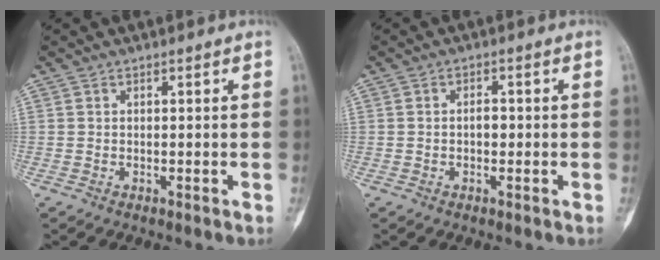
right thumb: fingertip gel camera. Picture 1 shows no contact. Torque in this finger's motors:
{"motor_torque": [-0.39, 0.20, 0.08, -0.15, -0.08]}